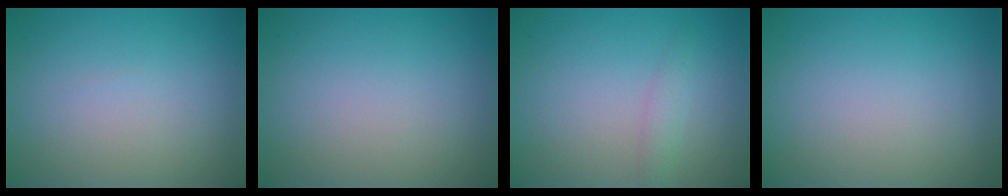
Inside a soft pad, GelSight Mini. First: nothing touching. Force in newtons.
{"total": 0.0}
{"total": 1.3, "press": 1.3, "slide": 0.0}
{"total": 0.0}